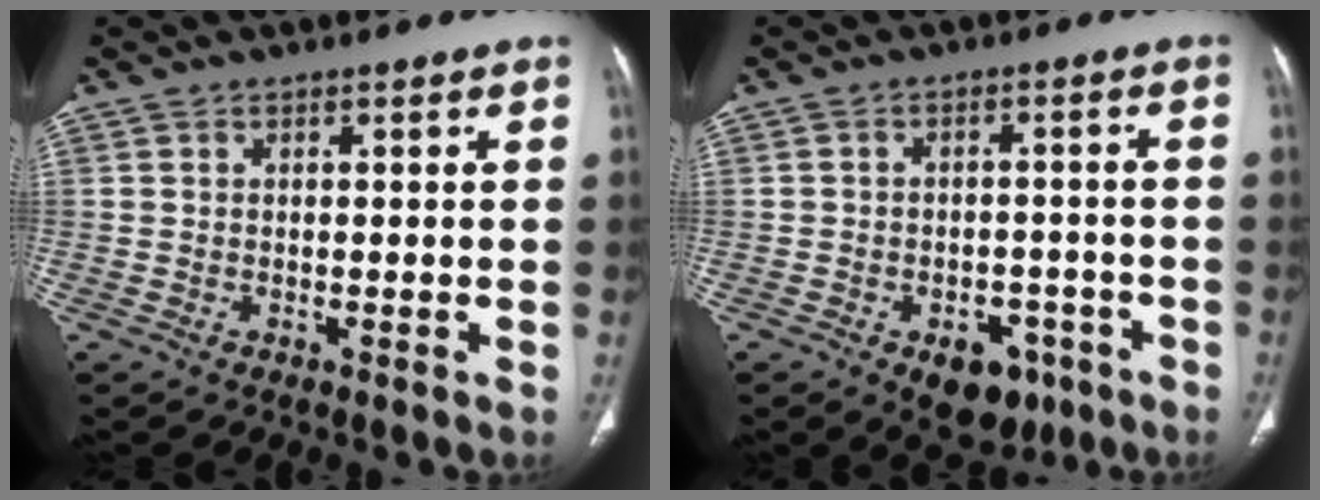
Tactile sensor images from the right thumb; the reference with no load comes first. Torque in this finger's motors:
{"motor_torque": [2.07, 0.43, 0.88, -0.66, 0.00]}